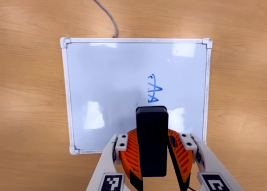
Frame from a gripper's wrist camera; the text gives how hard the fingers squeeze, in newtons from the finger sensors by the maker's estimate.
{"total": 8.1, "left": 8.6, "right": 7.7}